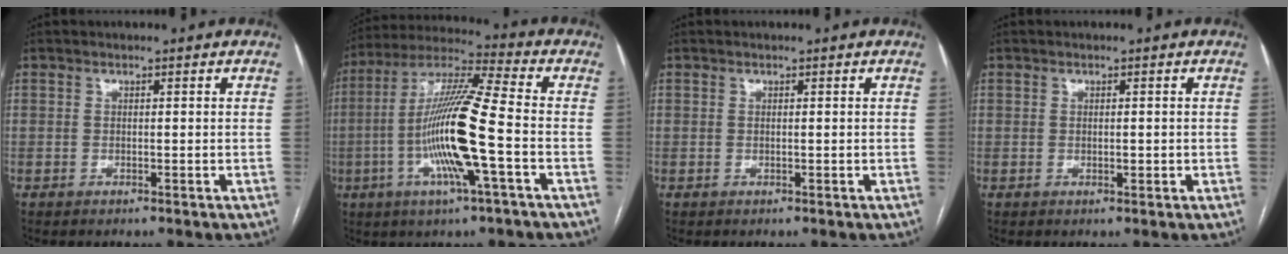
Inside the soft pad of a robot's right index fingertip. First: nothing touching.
{"total": 16.1, "force": [-3.6, 0.2, 15.7], "torque": [-0.310, -0.004, -0.076]}
{"total": 0.0}
{"total": 1.0, "force": [-0.1, 0.5, 0.9], "torque": [-0.016, -0.001, 0.000]}